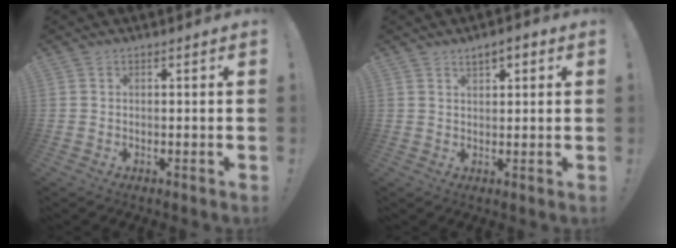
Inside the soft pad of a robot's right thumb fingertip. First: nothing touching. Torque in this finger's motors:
{"motor_torque": [-0.25, 0.28, 0.11, -0.07, 0.00]}